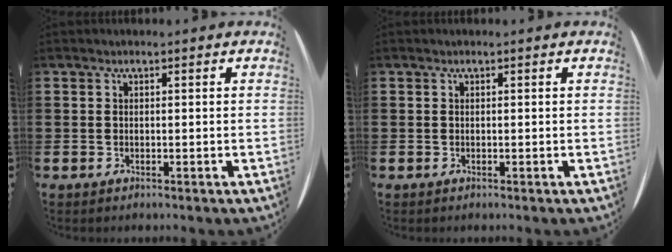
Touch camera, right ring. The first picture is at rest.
{"total": 0.0}